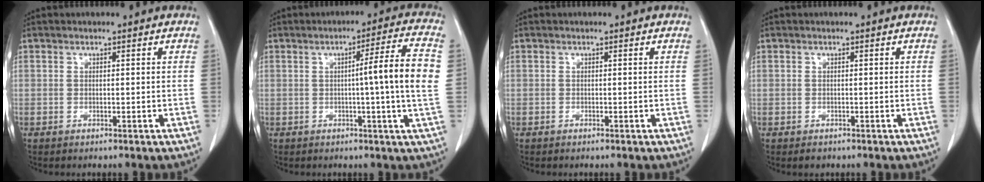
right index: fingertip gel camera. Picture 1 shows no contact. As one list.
[{"total": 9.4, "force": [0.1, -1.5, 9.3], "torque": [-0.132, 0.003, -0.001]}, {"total": 0.0}, {"total": 1.0, "force": [-0.6, 0.8, 0.2], "torque": [-0.004, 0.002, -0.006]}]